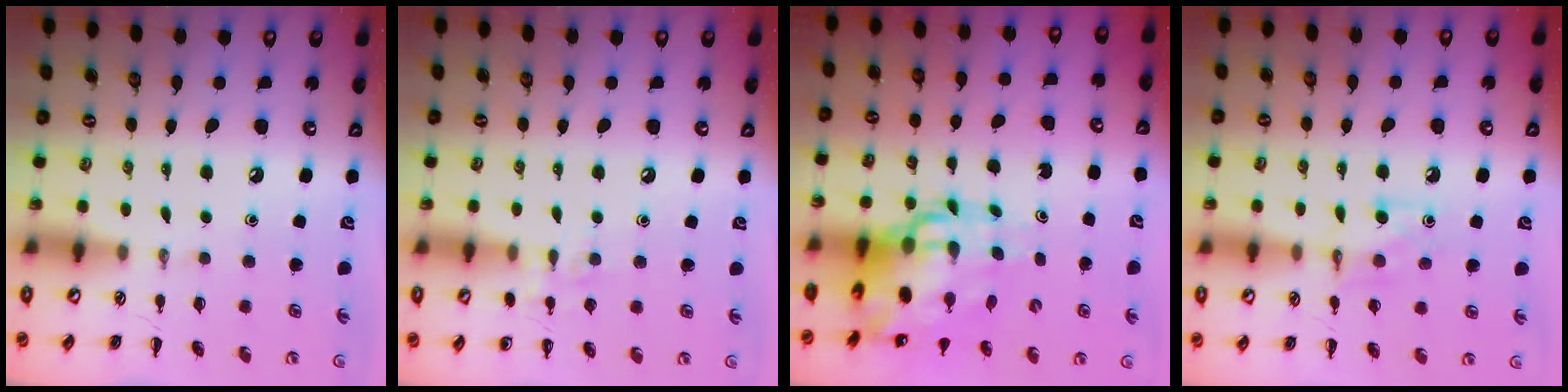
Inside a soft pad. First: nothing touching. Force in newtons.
{"total": 6.4, "press": 6.1, "slide": 1.8}
{"total": 14.4, "press": 13.9, "slide": 4.0}
{"total": 5.6, "press": 5.5, "slide": 1.2}